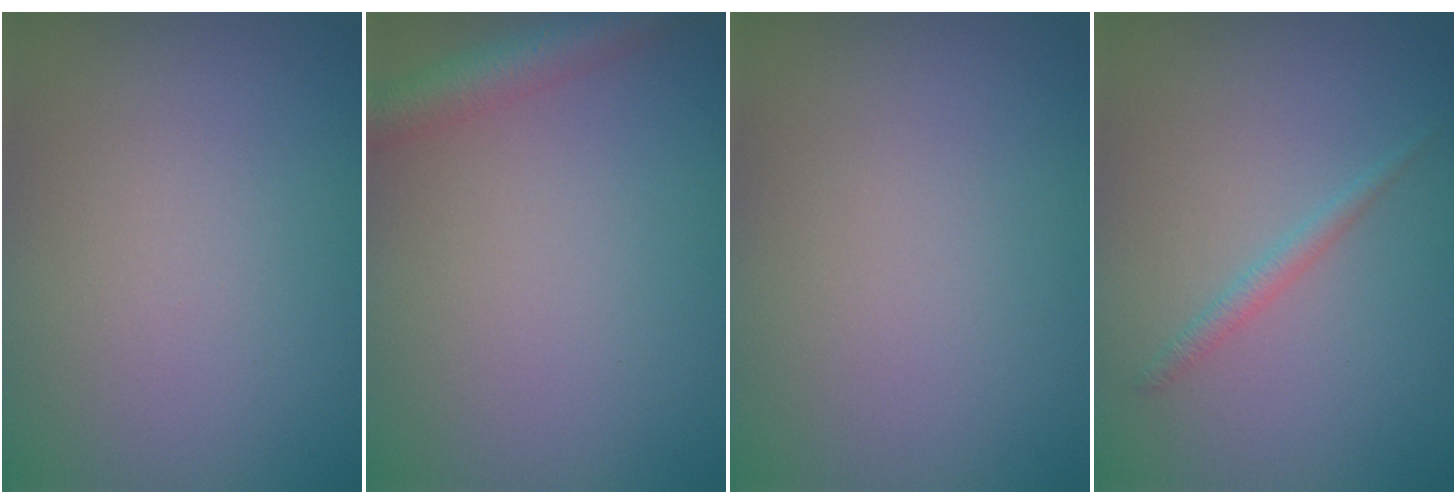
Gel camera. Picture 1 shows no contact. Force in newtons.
{"total": 3.0, "press": 3.0, "slide": 0.2}
{"total": 0.0}
{"total": 1.1, "press": 1.1, "slide": 0.1}